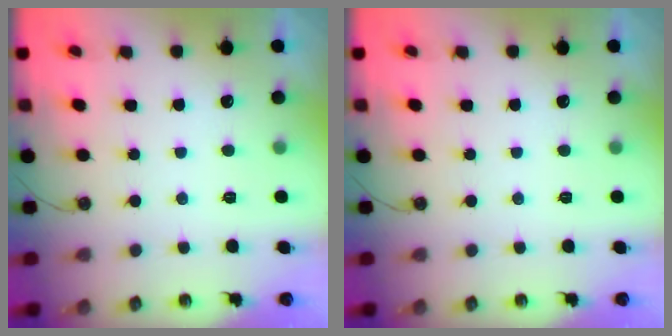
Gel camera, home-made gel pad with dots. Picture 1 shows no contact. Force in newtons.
{"total": 0.0}